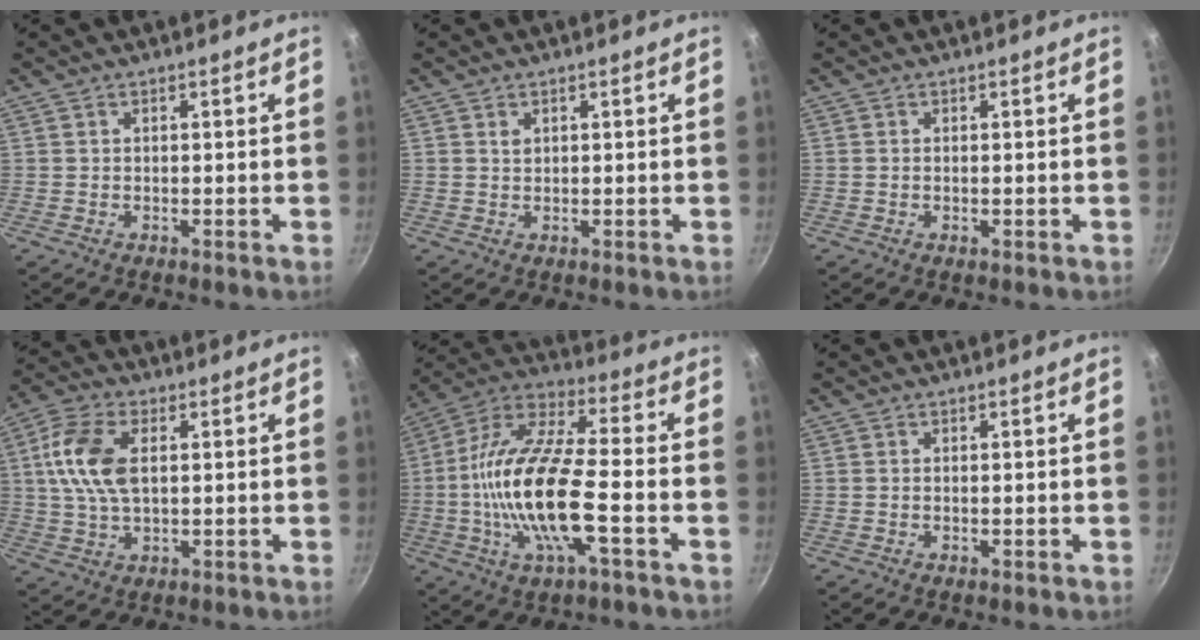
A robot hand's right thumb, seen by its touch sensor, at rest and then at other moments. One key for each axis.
{"total": 1.1, "fx": 0.6, "fy": 0.7, "fz": 0.6, "tx": -0.009, "ty": 0.000, "tz": 0.011}
{"total": 0.8, "fx": -0.1, "fy": 0.3, "fz": 0.7, "tx": -0.011, "ty": 0.000, "tz": -0.003}
{"total": 11.3, "fx": 2.1, "fy": 6.3, "fz": 9.2, "tx": -0.177, "ty": 0.012, "tz": 0.034}
{"total": 20.0, "fx": -4.1, "fy": 6.6, "fz": 18.4, "tx": -0.363, "ty": 0.030, "tz": -0.095}
{"total": 0.6, "fx": -0.1, "fy": 0.3, "fz": 0.6, "tx": -0.009, "ty": 0.000, "tz": -0.002}